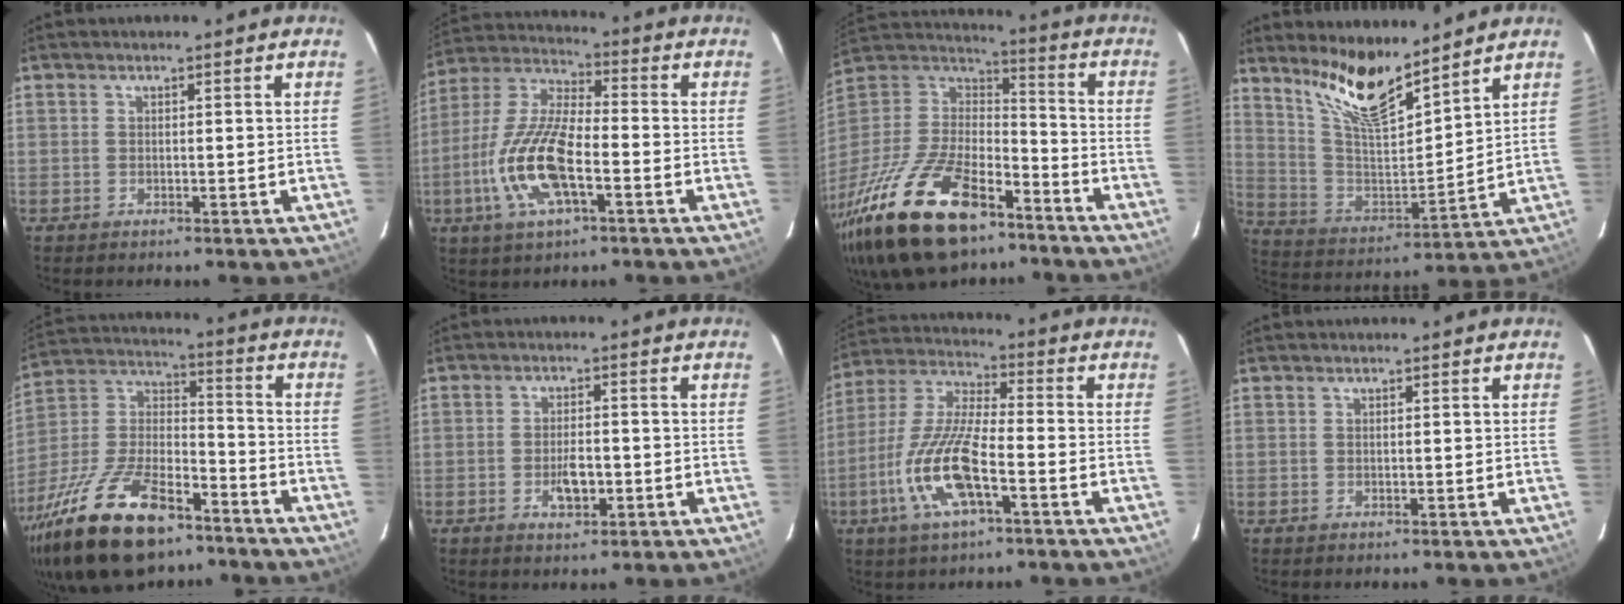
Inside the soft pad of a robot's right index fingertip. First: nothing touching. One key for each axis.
{"total": 15.6, "fx": -5.1, "fy": 5.6, "fz": 13.7, "tx": -0.291, "ty": -0.006, "tz": -0.101}
{"total": 31.3, "fx": -19.9, "fy": 14.2, "fz": 19.5, "tx": -0.413, "ty": -0.034, "tz": -0.328}
{"total": 13.9, "fx": 10.9, "fy": 3.0, "fz": 8.0, "tx": -0.155, "ty": -0.017, "tz": 0.211}
{"total": 26.7, "fx": -17.2, "fy": 11.6, "fz": 16.8, "tx": -0.349, "ty": -0.016, "tz": -0.291}
{"total": 4.8, "fx": -1.6, "fy": 2.2, "fz": 3.9, "tx": -0.077, "ty": -0.002, "tz": -0.022}
{"total": 14.6, "fx": -5.9, "fy": 3.9, "fz": 12.8, "tx": -0.274, "ty": -0.009, "tz": -0.117}
{"total": 0.0}